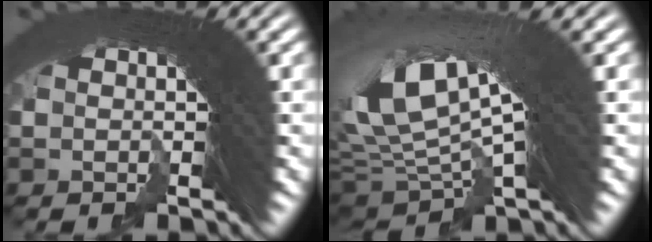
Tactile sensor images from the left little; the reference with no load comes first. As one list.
[{"total": 7.7, "force": [4.1, 3.7, 5.3], "torque": [-0.117, 0.012, 0.073]}]